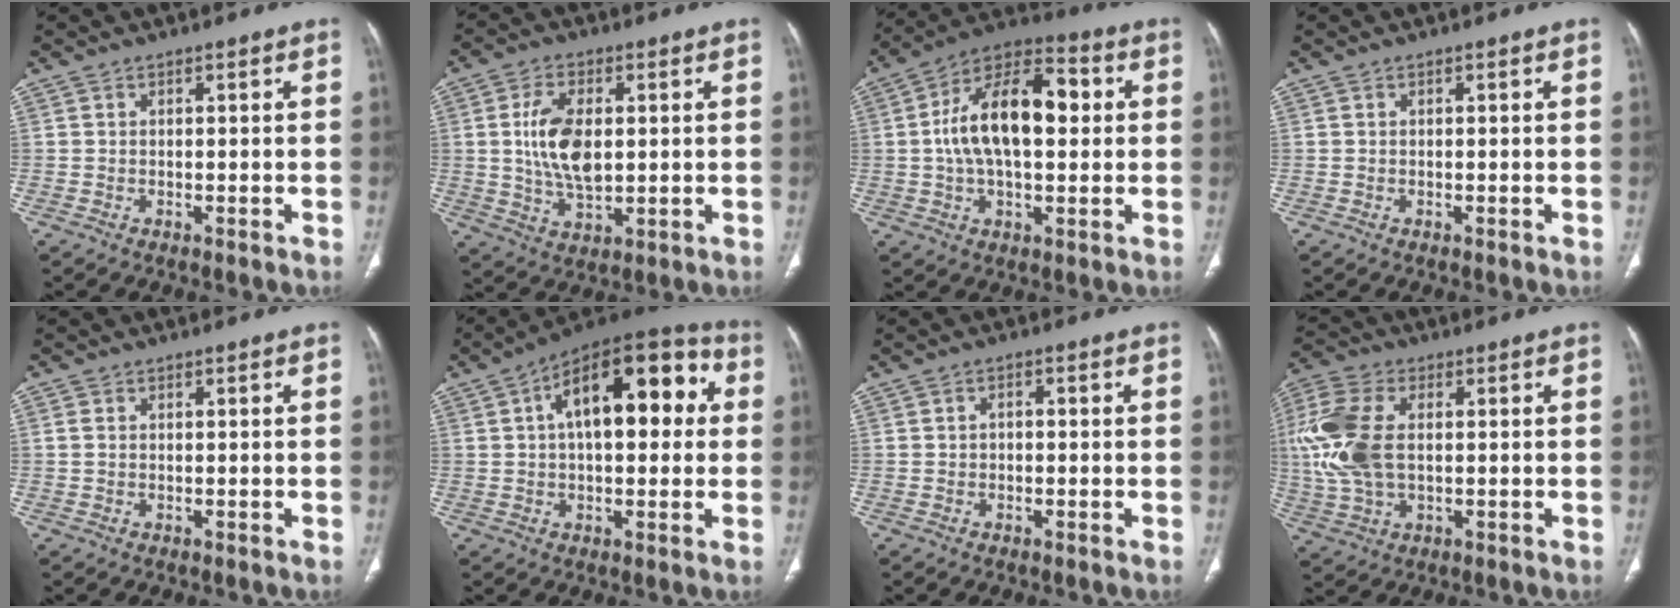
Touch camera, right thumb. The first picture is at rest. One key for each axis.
{"total": 10.7, "fx": 1.1, "fy": 5.8, "fz": 8.9, "tx": -0.168, "ty": -0.006, "tz": 0.028}
{"total": 18.0, "fx": 2.0, "fy": 9.4, "fz": 15.2, "tx": -0.252, "ty": 0.031, "tz": 0.026}
{"total": 0.0}
{"total": 1.0, "fx": 0.2, "fy": 0.7, "fz": 0.7, "tx": -0.020, "ty": 0.004, "tz": 0.006}
{"total": 19.7, "fx": 4.3, "fy": 9.8, "fz": 16.6, "tx": -0.212, "ty": 0.037, "tz": 0.053}
{"total": 1.3, "fx": -0.1, "fy": 1.0, "fz": 0.9, "tx": -0.011, "ty": 0.008, "tz": -0.002}
{"total": 14.3, "fx": 1.3, "fy": 8.4, "fz": 11.5, "tx": -0.279, "ty": 0.011, "tz": 0.027}